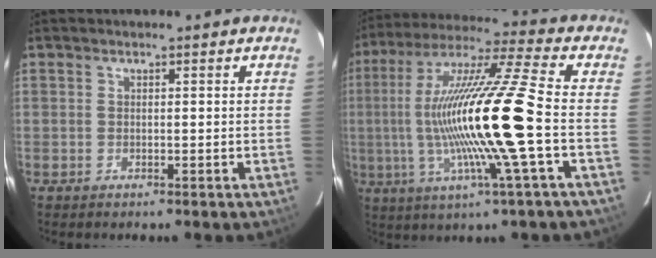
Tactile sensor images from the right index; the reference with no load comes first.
{"total": 20.5, "force": [-2.2, -1.0, 20.4], "torque": [-0.379, -0.010, -0.038]}